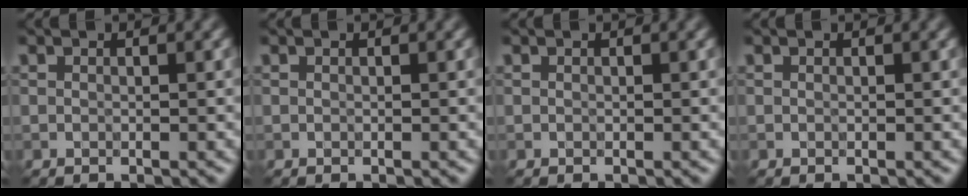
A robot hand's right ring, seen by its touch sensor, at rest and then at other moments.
{"total": 0.0}
{"total": 0.0}
{"total": 0.0}